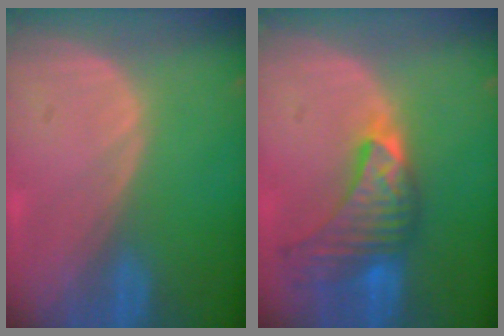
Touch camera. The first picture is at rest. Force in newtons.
{"total": 8.6, "press": 8.3, "slide": 2.1}